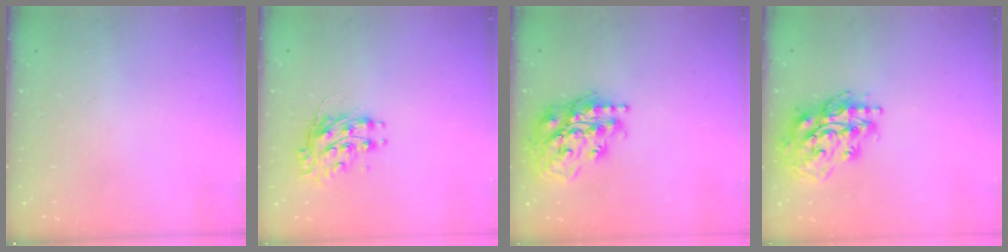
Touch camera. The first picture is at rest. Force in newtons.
{"total": 8.7, "press": 8.7, "slide": 0.3}
{"total": 19.9, "press": 19.8, "slide": 2.4}
{"total": 17.4, "press": 17.1, "slide": 2.7}